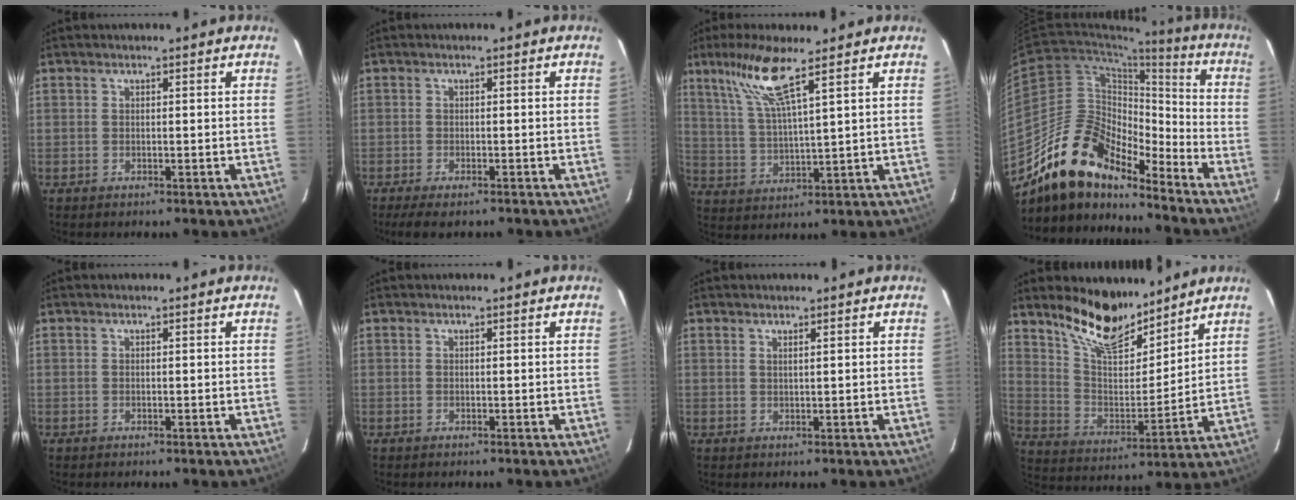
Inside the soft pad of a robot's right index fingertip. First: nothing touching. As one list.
[{"total": 5.8, "force": [-4.6, 1.5, 3.2], "torque": [-0.075, -0.023, -0.076]}, {"total": 9.6, "force": [6.2, 0.3, 7.3], "torque": [-0.146, 0.007, 0.130]}, {"total": 18.1, "force": [-14.6, 7.1, 8.1], "torque": [-0.148, 0.014, -0.266]}, {"total": 0.0}, {"total": 0.0}, {"total": 0.9, "force": [0.6, -0.1, 0.7], "torque": [-0.010, 0.001, 0.012]}, {"total": 14.3, "force": [11.6, 4.9, 6.9], "torque": [-0.135, 0.000, 0.213]}]